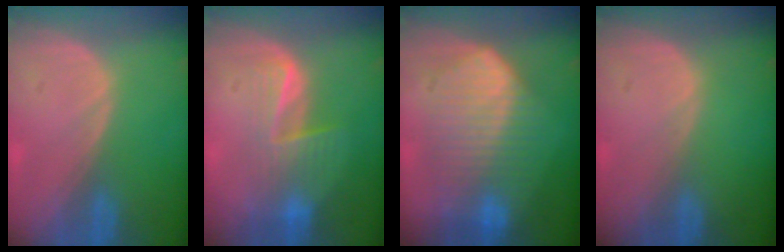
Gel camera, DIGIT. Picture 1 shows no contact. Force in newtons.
{"total": 6.4, "press": 6.2, "slide": 1.9}
{"total": 10.4, "press": 10.4, "slide": 0.5}
{"total": 0.0}